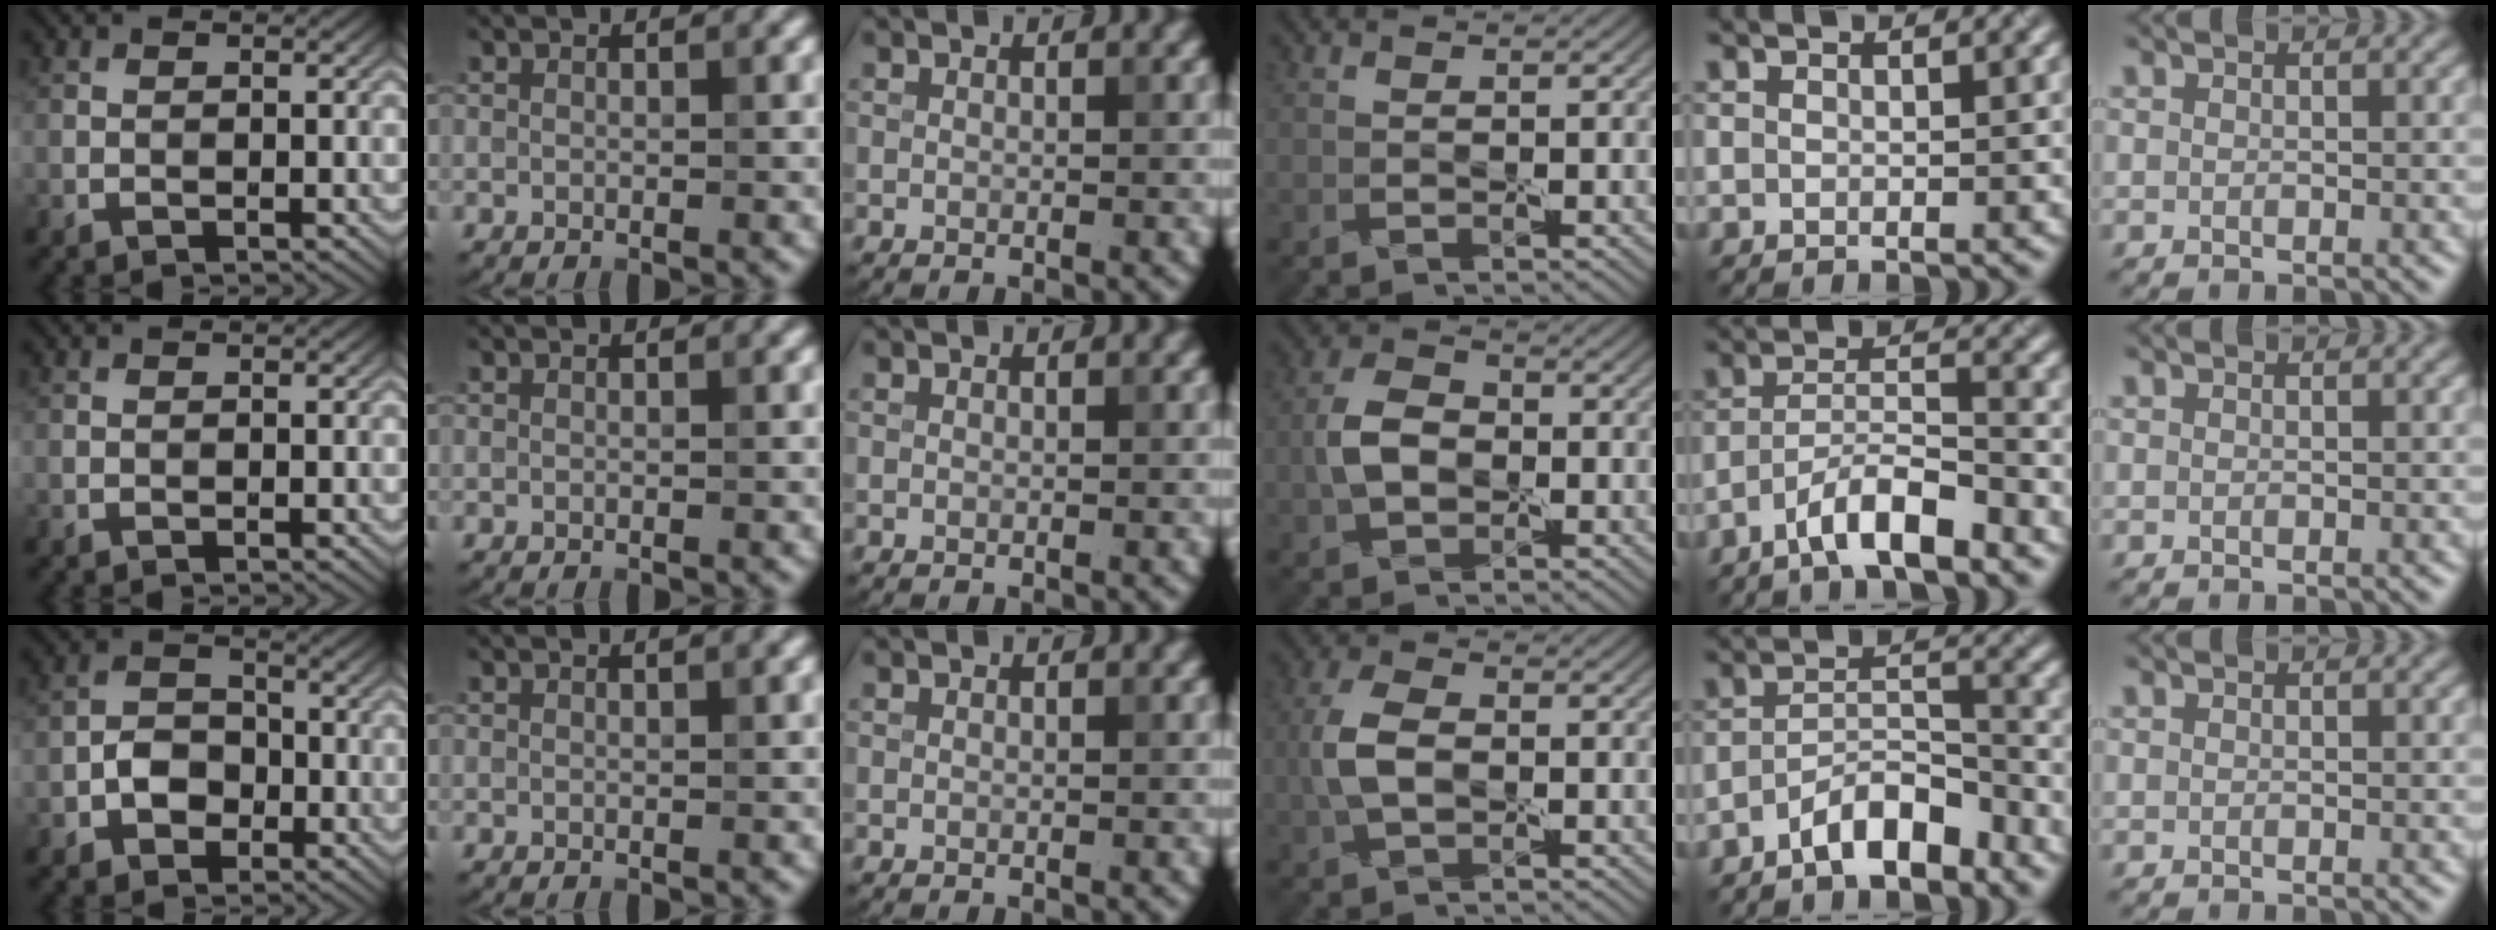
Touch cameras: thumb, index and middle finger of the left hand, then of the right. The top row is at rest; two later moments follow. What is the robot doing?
{"motion": "peel", "object": "bandage"}